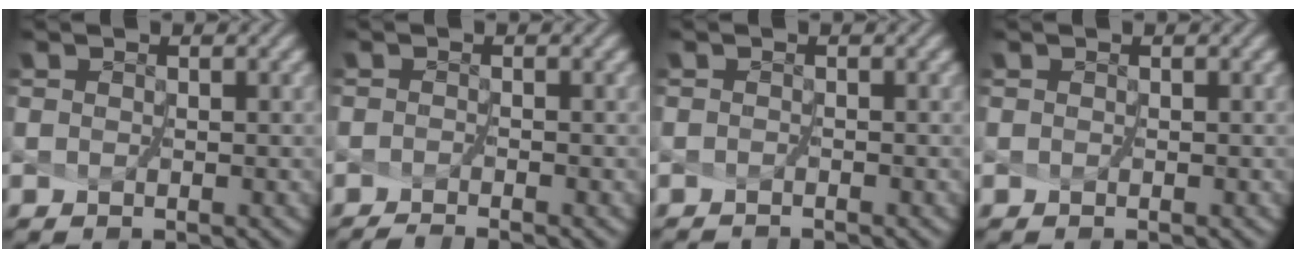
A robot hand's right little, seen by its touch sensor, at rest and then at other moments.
{"total": 1.9, "force": [-1.8, -0.6, 0.4], "torque": [-0.014, -0.010, -0.035]}
{"total": 1.4, "force": [-1.2, -0.6, -0.4], "torque": [-0.002, -0.012, -0.021]}
{"total": 0.0}